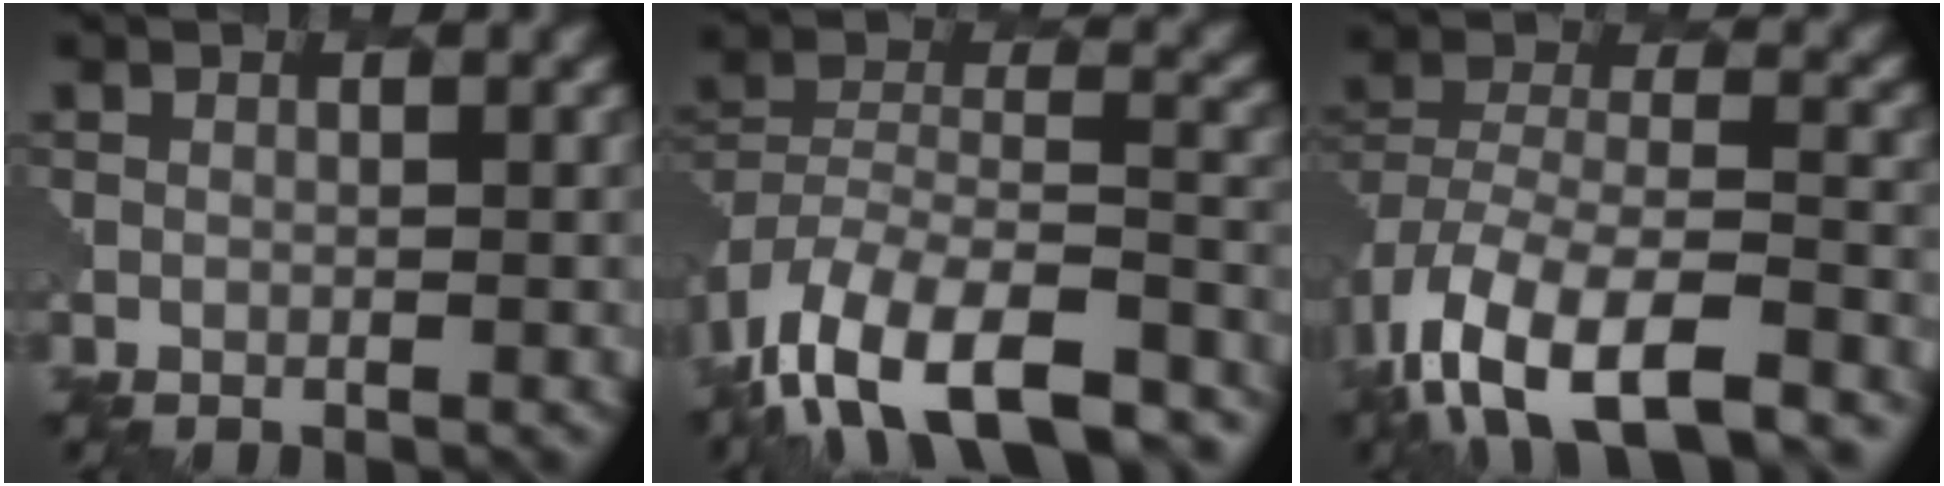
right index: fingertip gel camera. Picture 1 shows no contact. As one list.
[{"total": 18.2, "force": [-14.9, 7.4, 7.3], "torque": [-0.138, -0.017, -0.209]}, {"total": 13.3, "force": [-8.6, 6.0, 8.2], "torque": [-0.175, -0.014, -0.130]}]